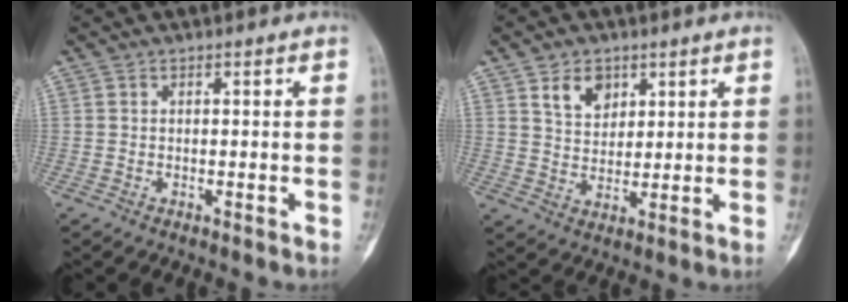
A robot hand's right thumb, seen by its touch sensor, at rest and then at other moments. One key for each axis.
{"total": 5.8, "fx": 3.5, "fy": 4.4, "fz": 1.3, "tx": -0.002, "ty": -0.018, "tz": 0.065}